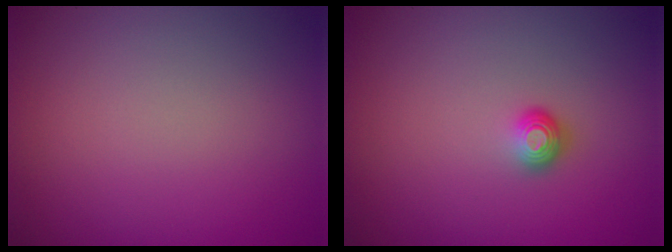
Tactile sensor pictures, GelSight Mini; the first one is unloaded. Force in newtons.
{"total": 1.2, "press": 0.9, "slide": 0.7}